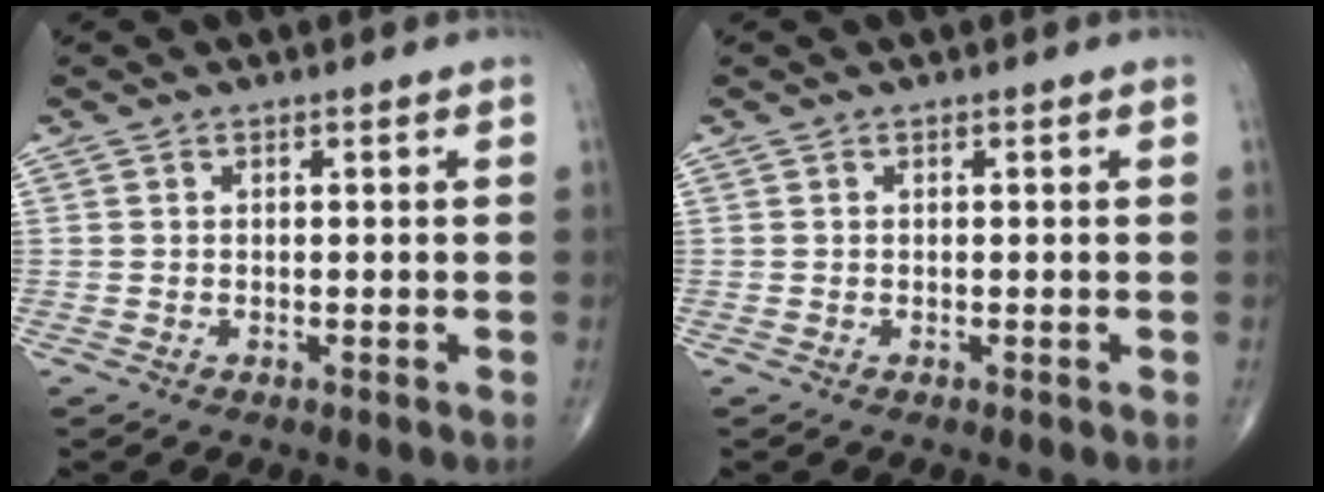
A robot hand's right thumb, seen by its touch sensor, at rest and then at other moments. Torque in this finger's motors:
{"motor_torque": [0.00, 0.00, -0.01, -0.01, 0.02]}